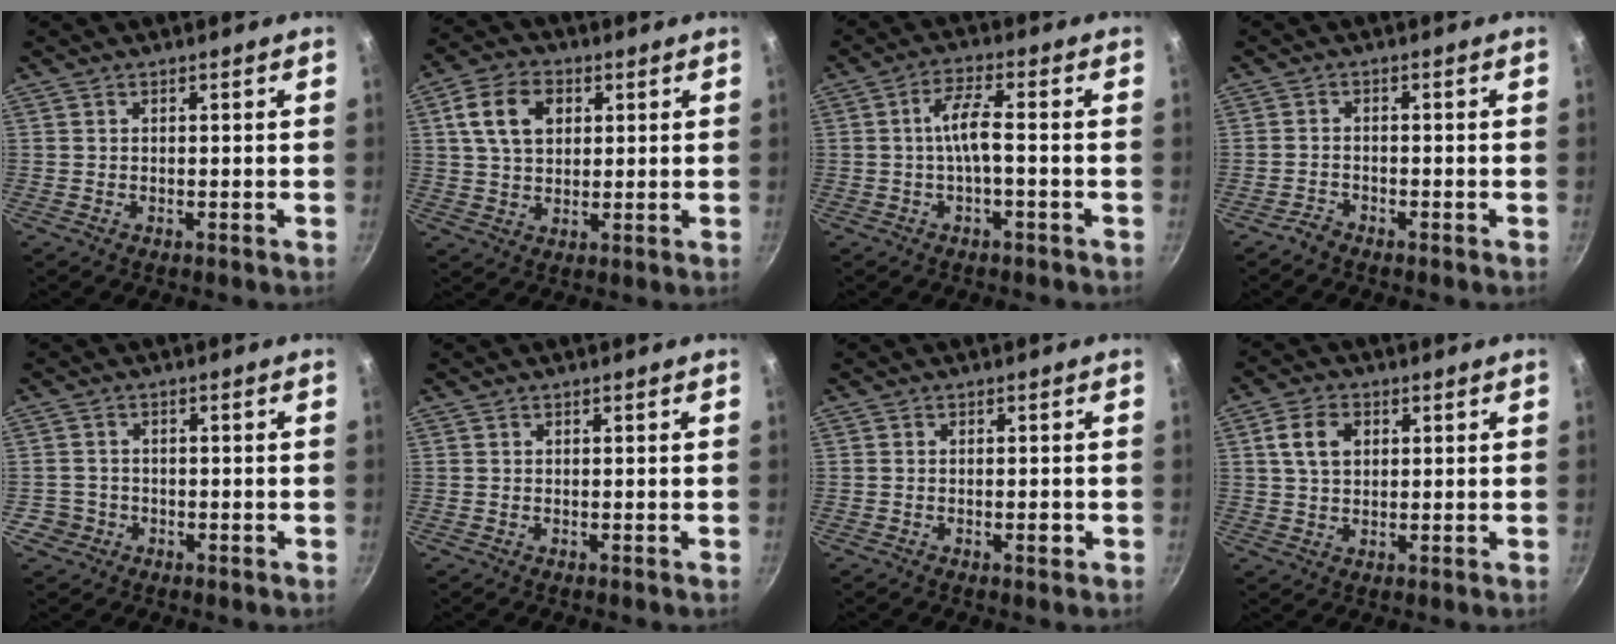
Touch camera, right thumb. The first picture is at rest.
{"total": 9.8, "force": [2.9, 6.9, 6.3], "torque": [-0.103, 0.008, 0.045]}
{"total": 5.2, "force": [-1.0, 1.0, 5.0], "torque": [-0.107, 0.022, -0.024]}
{"total": 1.8, "force": [-1.7, 0.6, 0.3], "torque": [-0.006, 0.019, -0.034]}
{"total": 3.2, "force": [-1.1, 3.0, 0.4], "torque": [0.009, 0.021, -0.016]}
{"total": 0.0}
{"total": 1.4, "force": [-0.6, 0.6, 1.2], "torque": [-0.016, 0.004, -0.010]}
{"total": 6.0, "force": [1.6, 4.2, 3.9], "torque": [-0.058, 0.006, 0.028]}